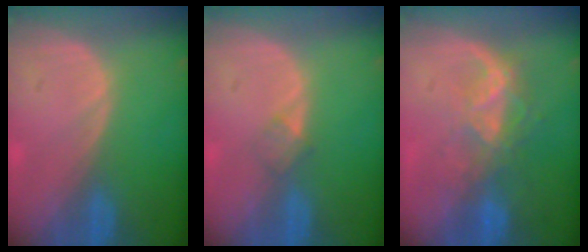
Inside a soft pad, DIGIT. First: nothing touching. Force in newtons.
{"total": 1.8, "press": 1.8, "slide": 0.2}
{"total": 6.5, "press": 5.9, "slide": 2.7}